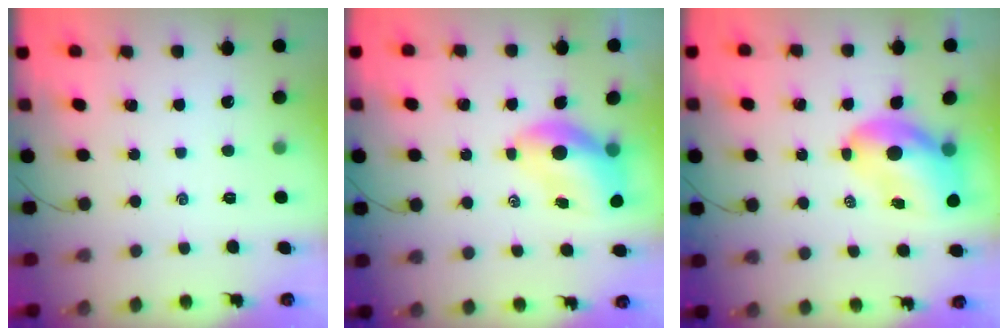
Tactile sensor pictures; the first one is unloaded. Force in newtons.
{"total": 7.4, "press": 7.2, "slide": 1.5}
{"total": 8.3, "press": 8.0, "slide": 2.2}